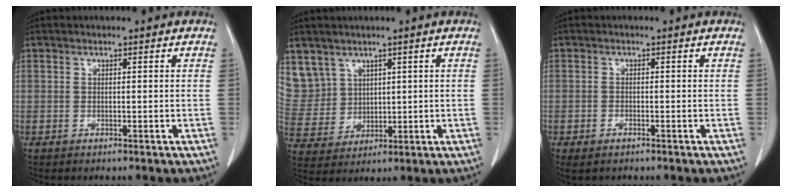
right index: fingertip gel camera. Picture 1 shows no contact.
{"total": 11.5, "force": [5.7, 9.8, 1.9], "torque": [-0.077, 0.039, 0.146]}
{"total": 2.1, "force": [-1.3, 0.9, 1.3], "torque": [-0.025, -0.003, -0.017]}